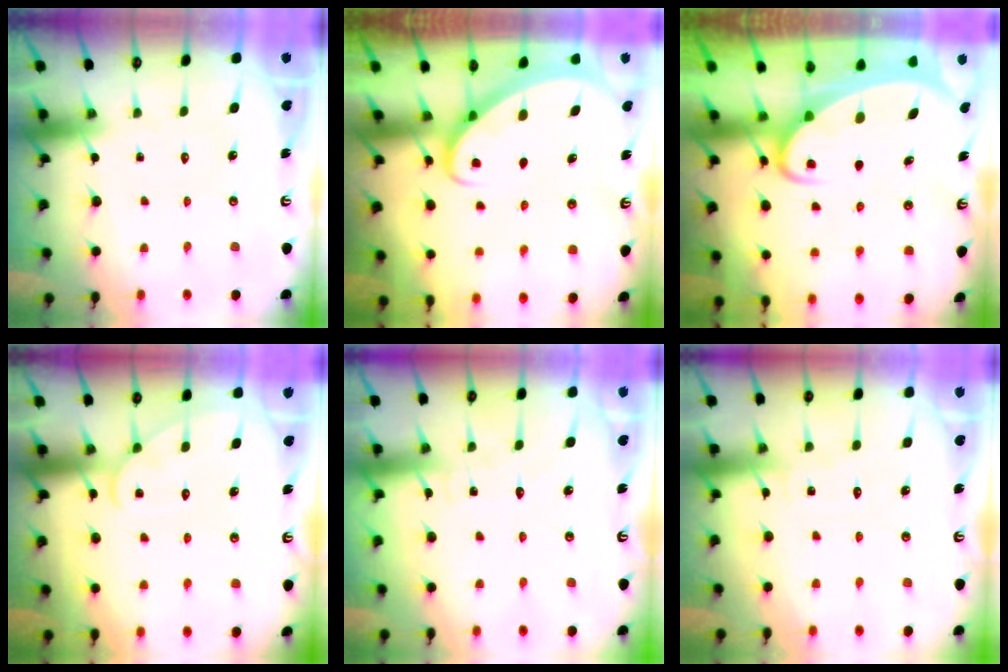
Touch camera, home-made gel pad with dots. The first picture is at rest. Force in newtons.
{"total": 2.7, "press": 2.7, "slide": 0.2}
{"total": 3.6, "press": 3.6, "slide": 0.4}
{"total": 6.5, "press": 6.4, "slide": 0.8}
{"total": 5.9, "press": 5.9, "slide": 0.6}
{"total": 4.4, "press": 4.4, "slide": 0.4}